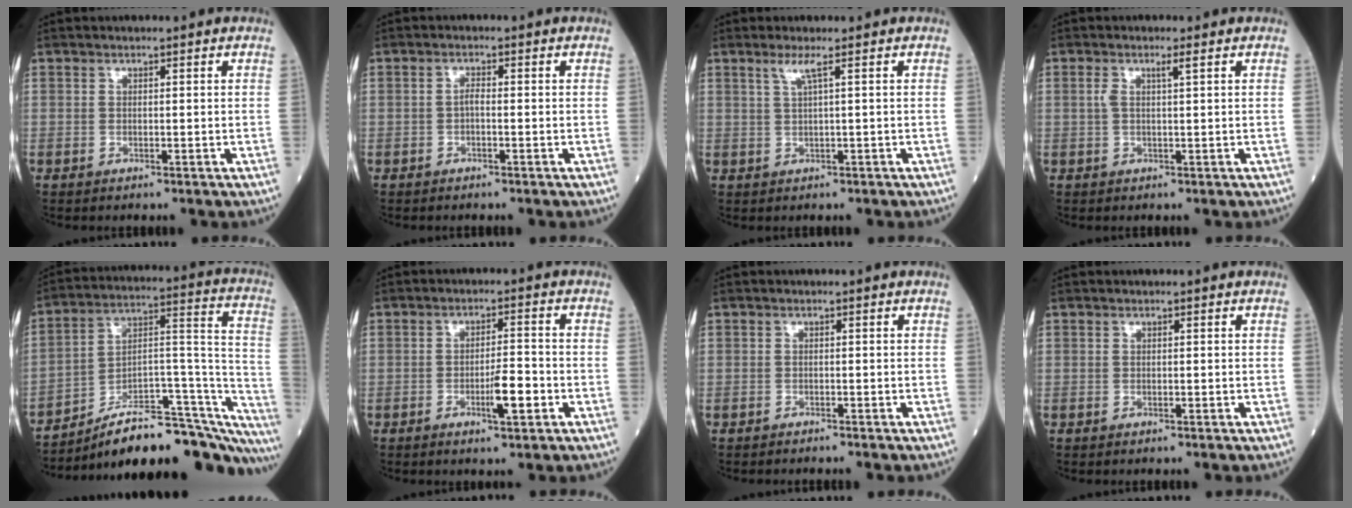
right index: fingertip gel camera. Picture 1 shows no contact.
{"total": 1.1, "force": [-0.4, 0.3, 1.1], "torque": [-0.020, 0.003, -0.010]}
{"total": 1.8, "force": [0.8, -0.4, 1.6], "torque": [-0.039, 0.003, 0.016]}
{"total": 2.1, "force": [0.9, 0.1, 1.9], "torque": [-0.047, 0.013, 0.022]}
{"total": 26.1, "force": [-22.3, 5.5, 12.4], "torque": [-0.102, 0.048, -0.322]}
{"total": 5.1, "force": [-1.9, 0.8, 4.6], "torque": [-0.074, 0.000, -0.029]}
{"total": 0.9, "force": [-0.9, 0.1, 0.1], "torque": [-0.007, -0.001, -0.018]}
{"total": 0.0}